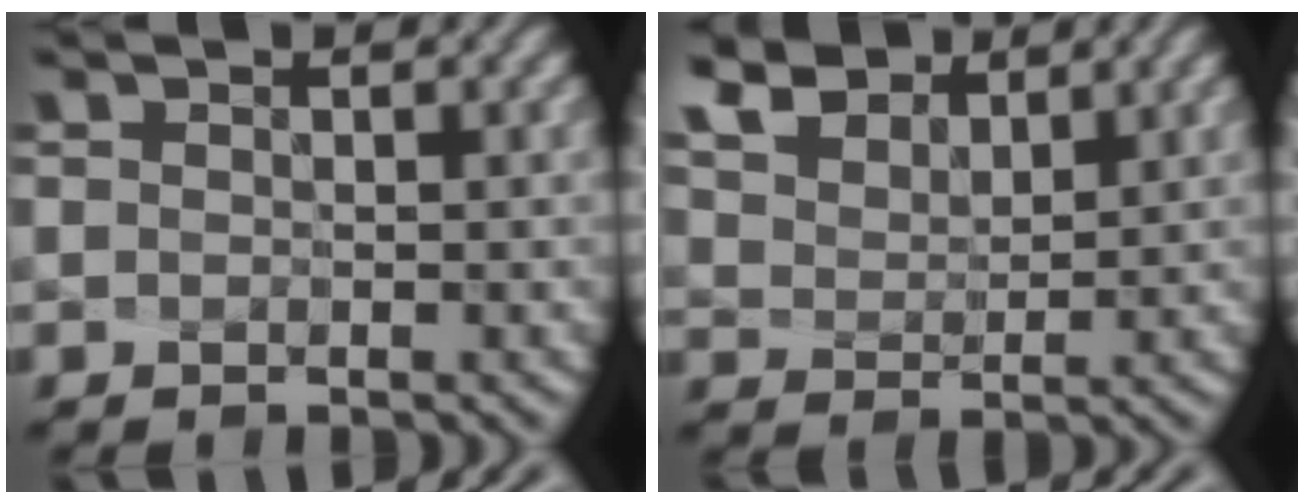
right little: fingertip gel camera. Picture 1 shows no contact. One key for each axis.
{"total": 7.4, "fx": 5.7, "fy": 3.8, "fz": 2.7, "tx": -0.106, "ty": 0.009, "tz": 0.113}